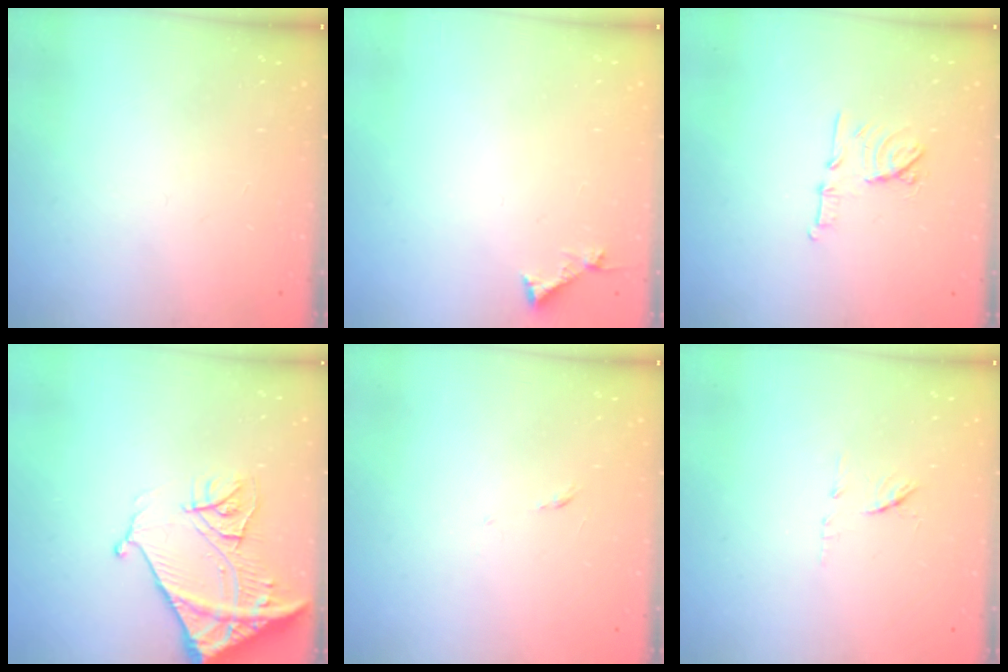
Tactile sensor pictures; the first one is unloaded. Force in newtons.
{"total": 3.1, "press": 3.1, "slide": 0.3}
{"total": 9.5, "press": 9.5, "slide": 0.8}
{"total": 15.3, "press": 15.2, "slide": 1.7}
{"total": 3.9, "press": 3.8, "slide": 0.9}
{"total": 6.4, "press": 6.3, "slide": 0.8}